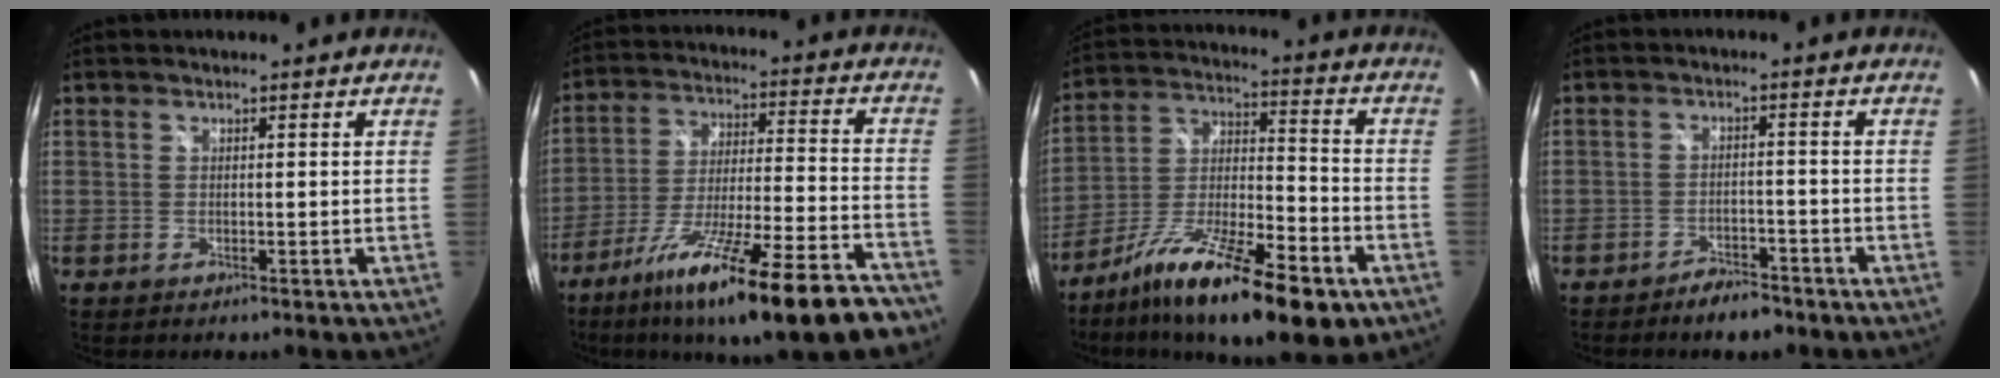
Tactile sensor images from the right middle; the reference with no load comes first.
{"total": 24.9, "force": [-18.8, 3.8, 16.0], "torque": [-0.269, -0.056, -0.279]}
{"total": 21.4, "force": [-13.0, 5.9, 16.0], "torque": [-0.279, -0.025, -0.215]}
{"total": 4.9, "force": [-4.2, 1.8, 1.8], "torque": [-0.047, 0.004, -0.061]}